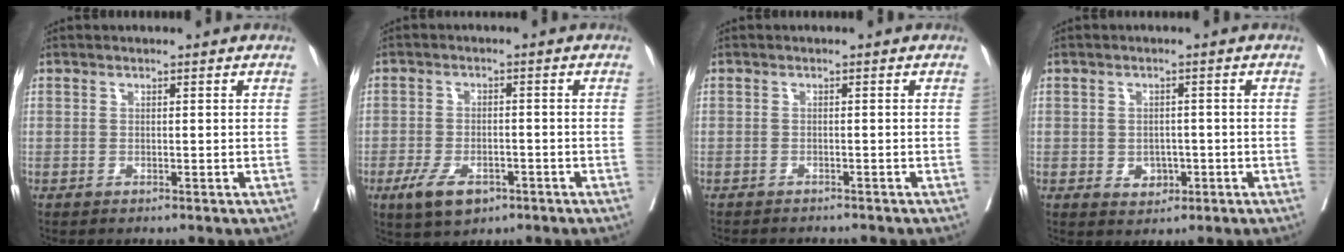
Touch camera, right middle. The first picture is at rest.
{"total": 6.3, "force": [-3.6, 3.0, 4.2], "torque": [-0.086, -0.007, -0.055]}
{"total": 5.3, "force": [-5.0, 1.0, 1.7], "torque": [-0.024, -0.008, -0.064]}
{"total": 2.9, "force": [-0.8, 2.2, 1.6], "torque": [-0.023, 0.001, -0.003]}